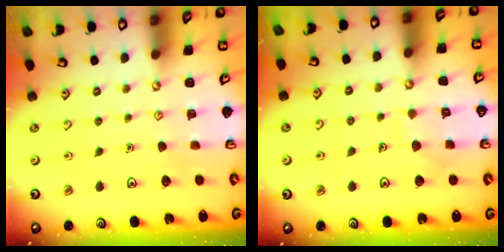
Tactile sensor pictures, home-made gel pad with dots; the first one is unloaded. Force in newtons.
{"total": 5.4, "press": 5.4, "slide": 0.5}